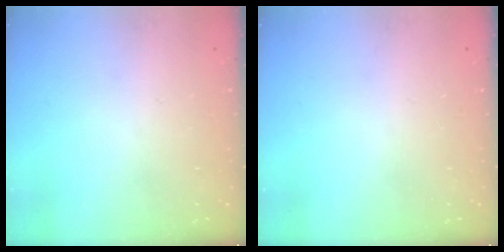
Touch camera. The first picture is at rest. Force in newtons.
{"total": 0.0}